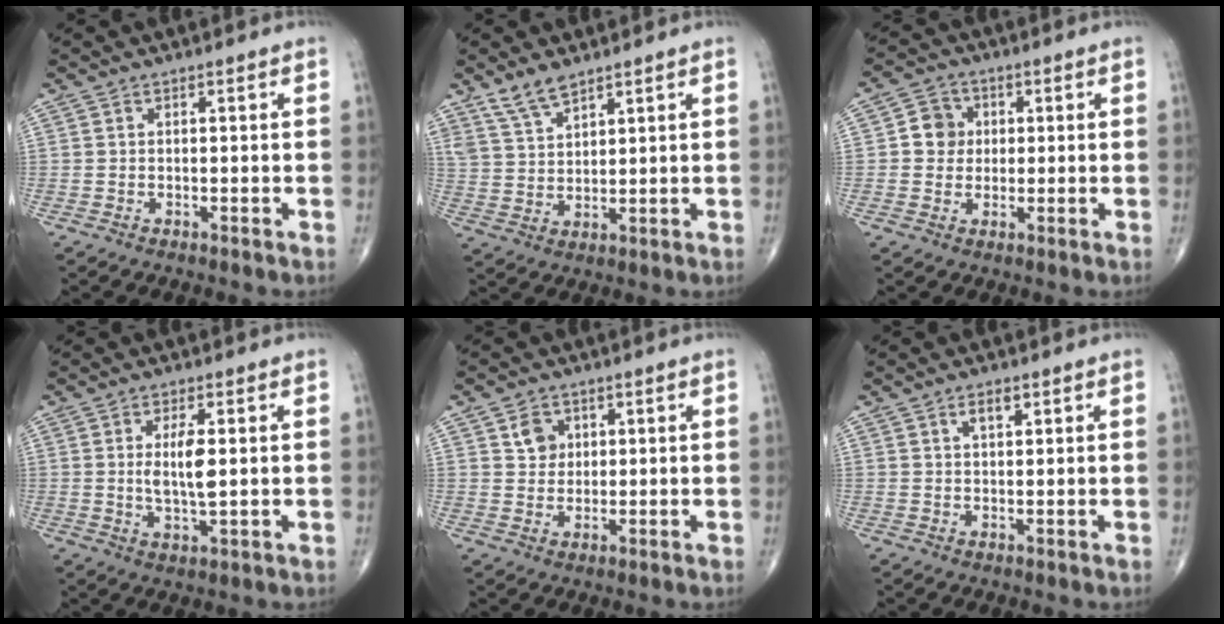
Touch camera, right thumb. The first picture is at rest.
{"total": 6.1, "force": [4.8, 2.4, 3.0], "torque": [-0.050, -0.022, 0.100]}
{"total": 5.4, "force": [0.6, 5.0, 2.0], "torque": [-0.004, 0.006, 0.003]}
{"total": 6.0, "force": [0.7, 1.8, 5.7], "torque": [-0.105, -0.012, 0.015]}
{"total": 4.1, "force": [1.6, 3.4, 1.6], "torque": [-0.007, -0.007, 0.027]}
{"total": 2.4, "force": [1.3, 1.1, 1.7], "torque": [-0.026, -0.004, 0.023]}